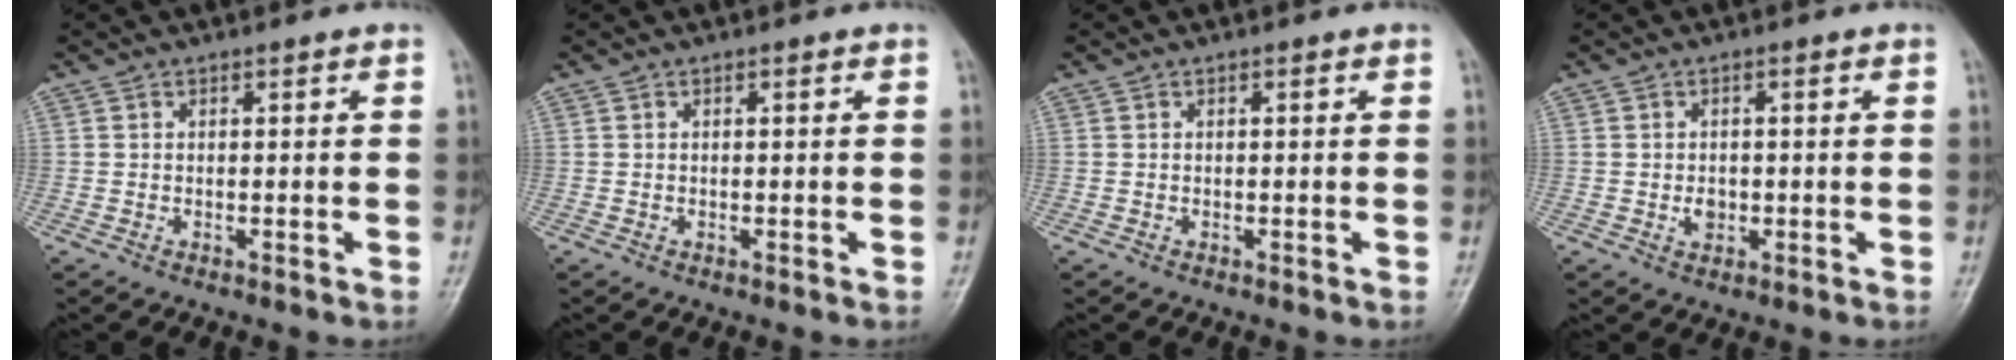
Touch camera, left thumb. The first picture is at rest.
{"total": 0.0}
{"total": 0.0}
{"total": 2.4, "force": [-0.4, 1.9, 1.5], "torque": [-0.014, 0.001, -0.004]}